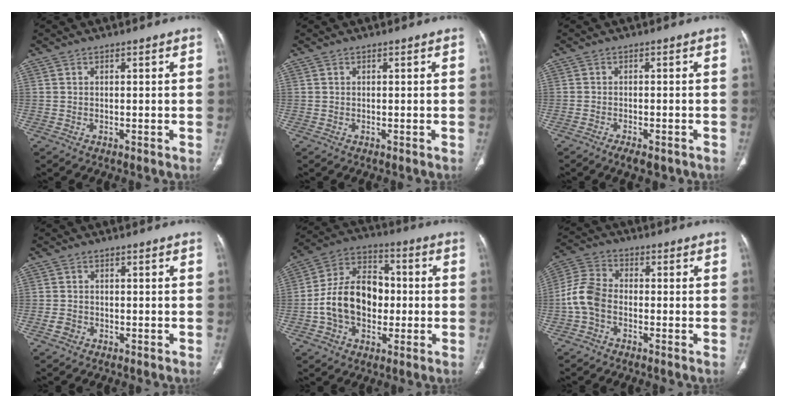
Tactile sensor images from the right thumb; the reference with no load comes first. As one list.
[{"total": 0.0}, {"total": 4.2, "force": [-3.0, 1.6, 2.4], "torque": [-0.032, 0.008, -0.041]}, {"total": 2.1, "force": [-1.0, 1.6, 0.7], "torque": [-0.009, 0.009, -0.018]}, {"total": 15.9, "force": [-1.7, 11.4, 10.9], "torque": [-0.166, 0.037, -0.032]}, {"total": 7.4, "force": [-1.9, 4.9, 5.1], "torque": [-0.105, 0.022, -0.050]}]